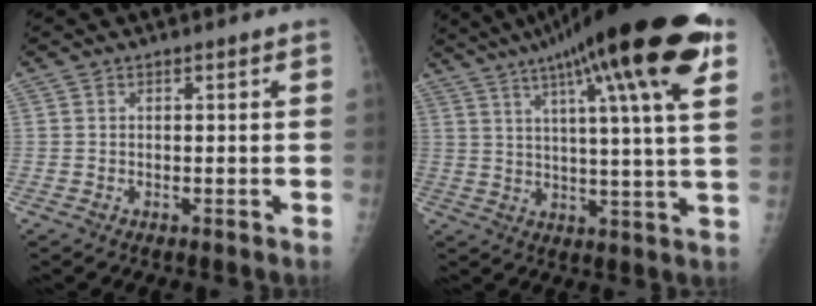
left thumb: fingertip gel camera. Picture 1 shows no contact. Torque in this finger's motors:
{"motor_torque": [2.52, -0.38, 1.76, -1.01, 0.62]}